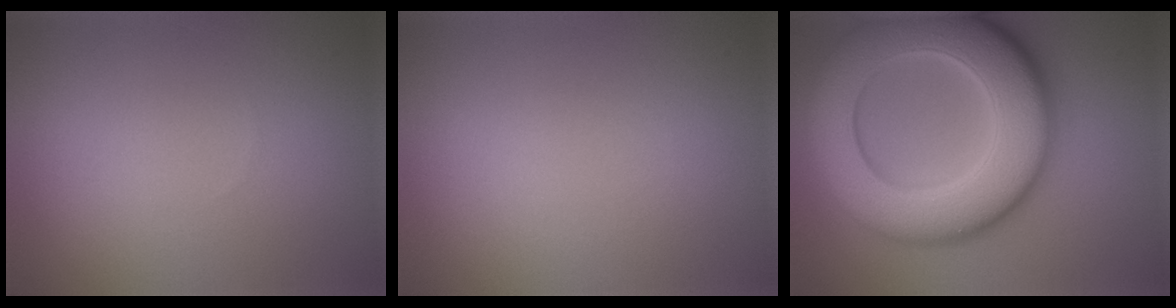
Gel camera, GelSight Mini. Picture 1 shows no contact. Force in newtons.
{"total": 0.0}
{"total": 13.9, "press": 13.9, "slide": 0.2}